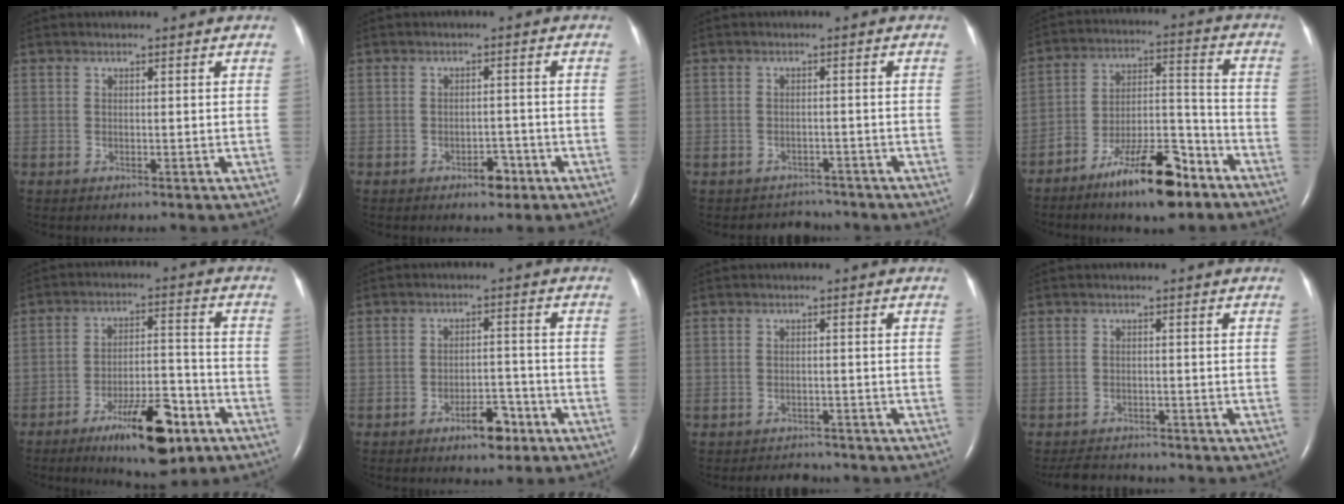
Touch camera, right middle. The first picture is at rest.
{"total": 2.9, "force": [-1.8, 1.5, 1.8], "torque": [-0.023, 0.004, -0.023]}
{"total": 3.1, "force": [-2.8, 1.1, -0.8], "torque": [0.004, 0.006, -0.040]}
{"total": 14.4, "force": [-9.8, 3.7, 9.9], "torque": [-0.165, 0.017, -0.168]}
{"total": 12.5, "force": [-7.3, 3.3, 9.5], "torque": [-0.154, 0.001, -0.112]}
{"total": 5.1, "force": [-3.3, 1.8, 3.4], "torque": [-0.052, 0.005, -0.050]}
{"total": 3.1, "force": [-2.9, 1.0, -0.2], "torque": [-0.003, -0.003, -0.043]}
{"total": 4.7, "force": [-4.5, 1.1, 0.8], "torque": [-0.016, -0.010, -0.070]}